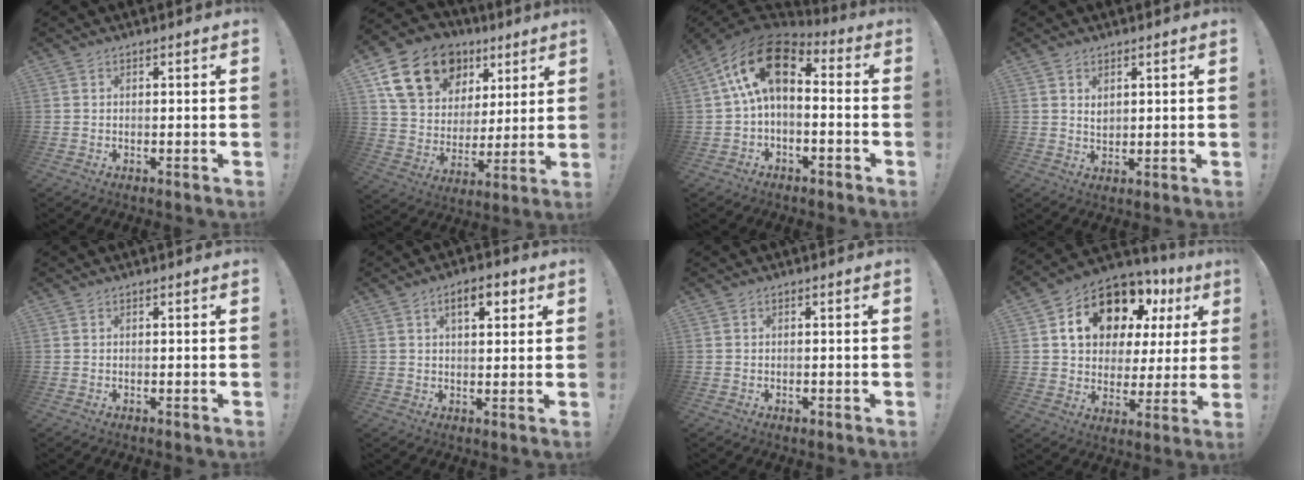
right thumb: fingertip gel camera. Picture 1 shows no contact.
{"total": 19.8, "force": [10.9, 13.7, 9.3], "torque": [-0.152, -0.046, 0.216]}
{"total": 17.2, "force": [4.2, 10.3, 13.1], "torque": [-0.231, 0.000, 0.079]}
{"total": 2.7, "force": [1.5, 2.0, 1.0], "torque": [-0.002, -0.012, 0.023]}
{"total": 0.0}
{"total": 6.4, "force": [2.8, 2.7, 5.0], "torque": [-0.064, -0.005, 0.040]}
{"total": 0.8, "force": [-0.4, 0.6, 0.3], "torque": [-0.003, 0.002, -0.007]}
{"total": 17.5, "force": [9.6, 10.6, 10.2], "torque": [-0.161, -0.051, 0.180]}